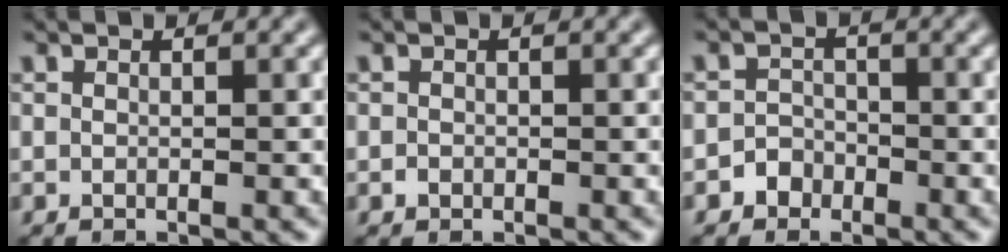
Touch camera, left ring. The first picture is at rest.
{"total": 0.6, "force": [-0.2, 0.5, 0.1], "torque": [0.002, -0.004, -0.005]}
{"total": 1.7, "force": [-1.0, 1.3, 0.2], "torque": [0.011, 0.008, -0.020]}